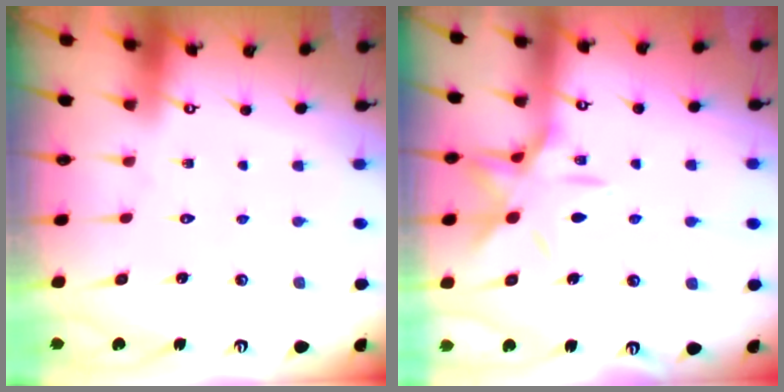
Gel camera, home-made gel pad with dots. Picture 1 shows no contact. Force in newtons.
{"total": 12.3, "press": 12.2, "slide": 0.8}